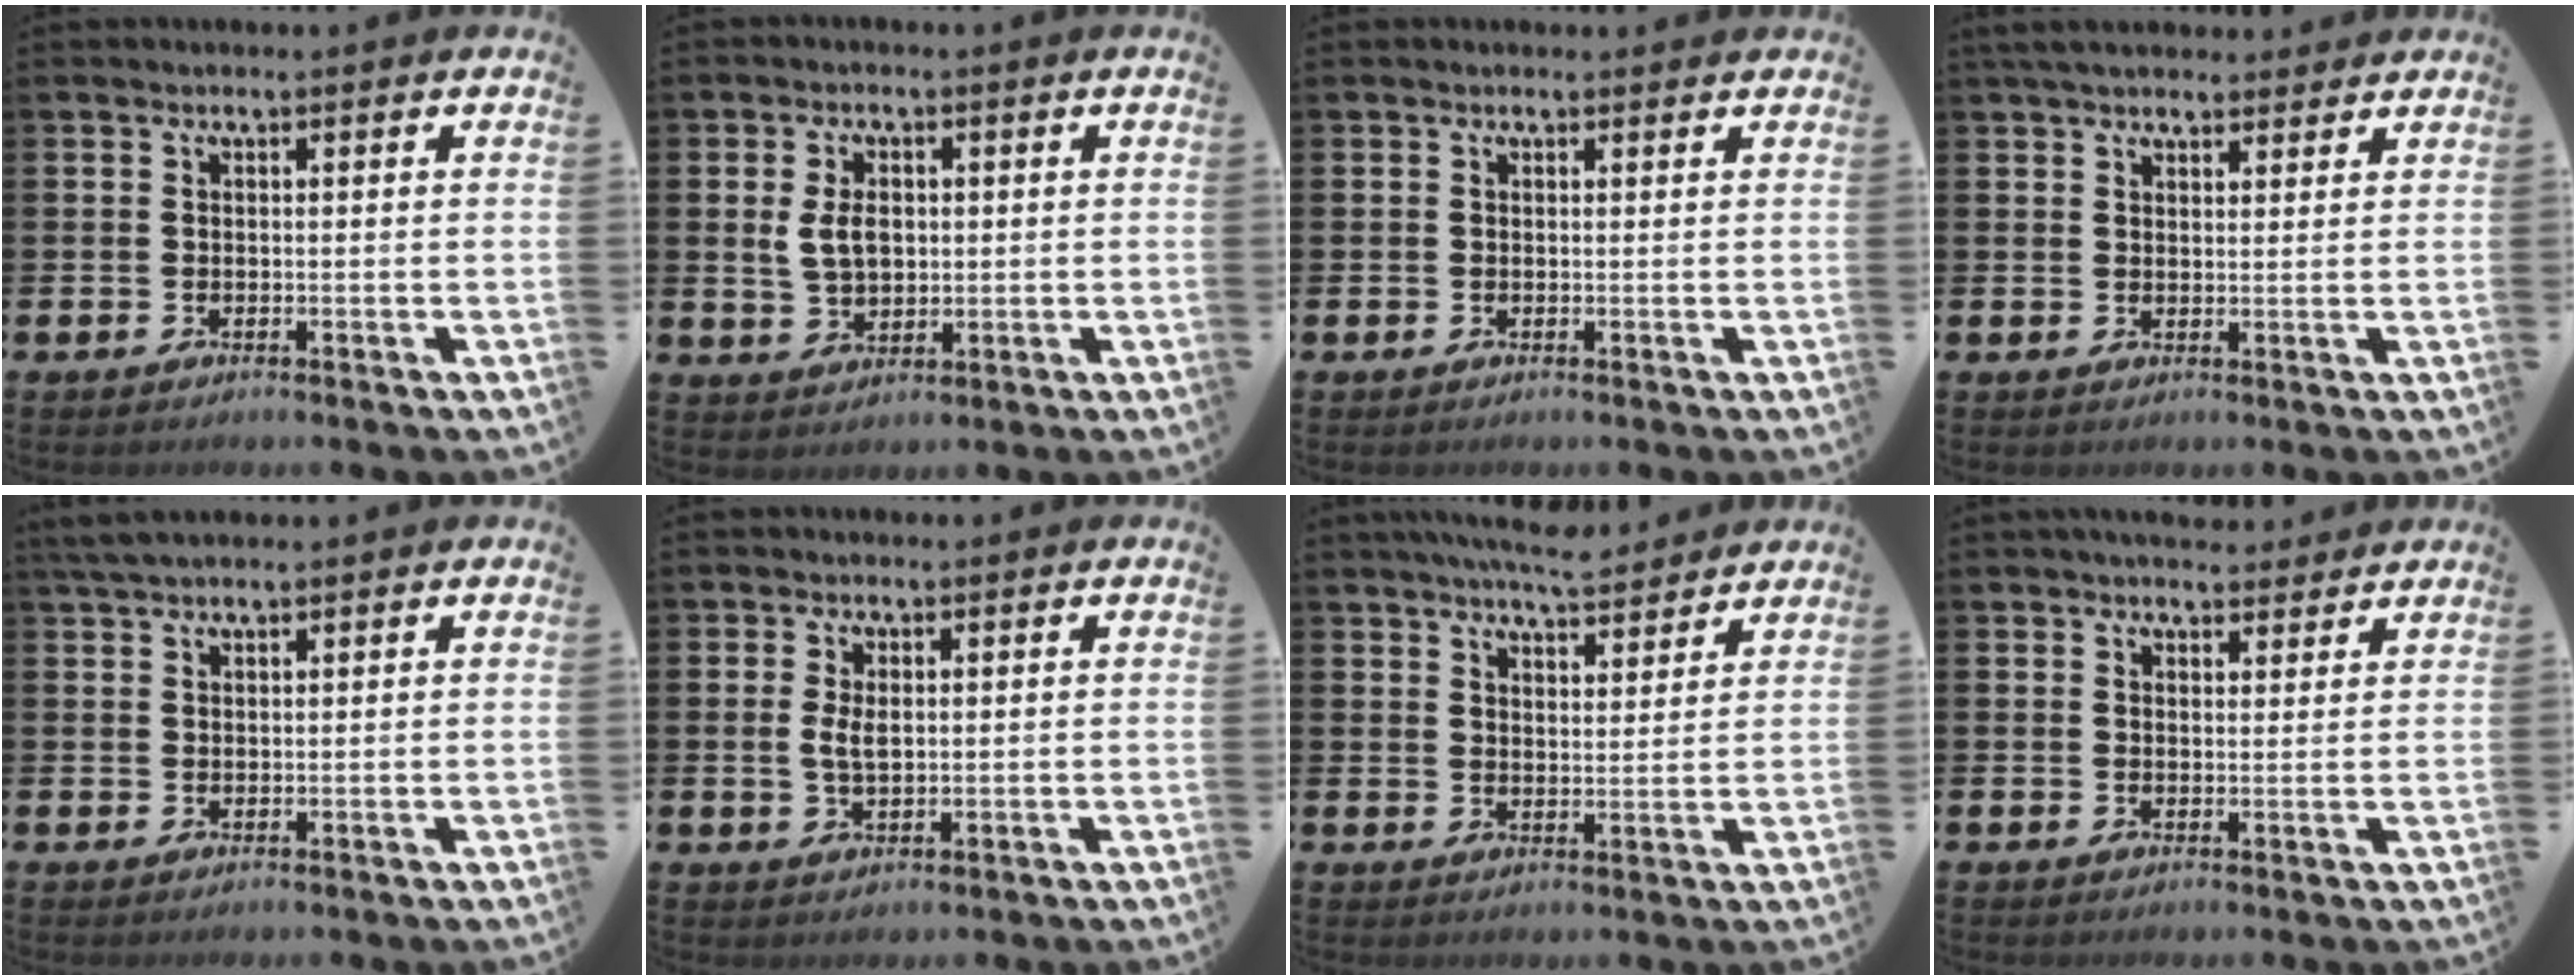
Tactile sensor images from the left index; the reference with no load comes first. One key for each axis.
{"total": 4.3, "fx": 0.9, "fy": 2.9, "fz": 3.1, "tx": -0.043, "ty": 0.003, "tz": 0.010}
{"total": 0.0}
{"total": 4.0, "fx": 3.6, "fy": 1.3, "fz": 1.1, "tx": -0.026, "ty": -0.011, "tz": 0.068}
{"total": 2.7, "fx": 2.3, "fy": 0.7, "fz": 1.3, "tx": -0.033, "ty": 0.003, "tz": 0.044}
{"total": 3.0, "fx": 0.7, "fy": 1.5, "fz": 2.5, "tx": -0.037, "ty": 0.000, "tz": 0.007}
{"total": 6.4, "fx": 6.2, "fy": 0.8, "fz": 1.3, "tx": -0.026, "ty": -0.031, "tz": 0.112}
{"total": 3.7, "fx": 3.5, "fy": 1.0, "fz": 0.2, "tx": 0.003, "ty": -0.019, "tz": 0.063}